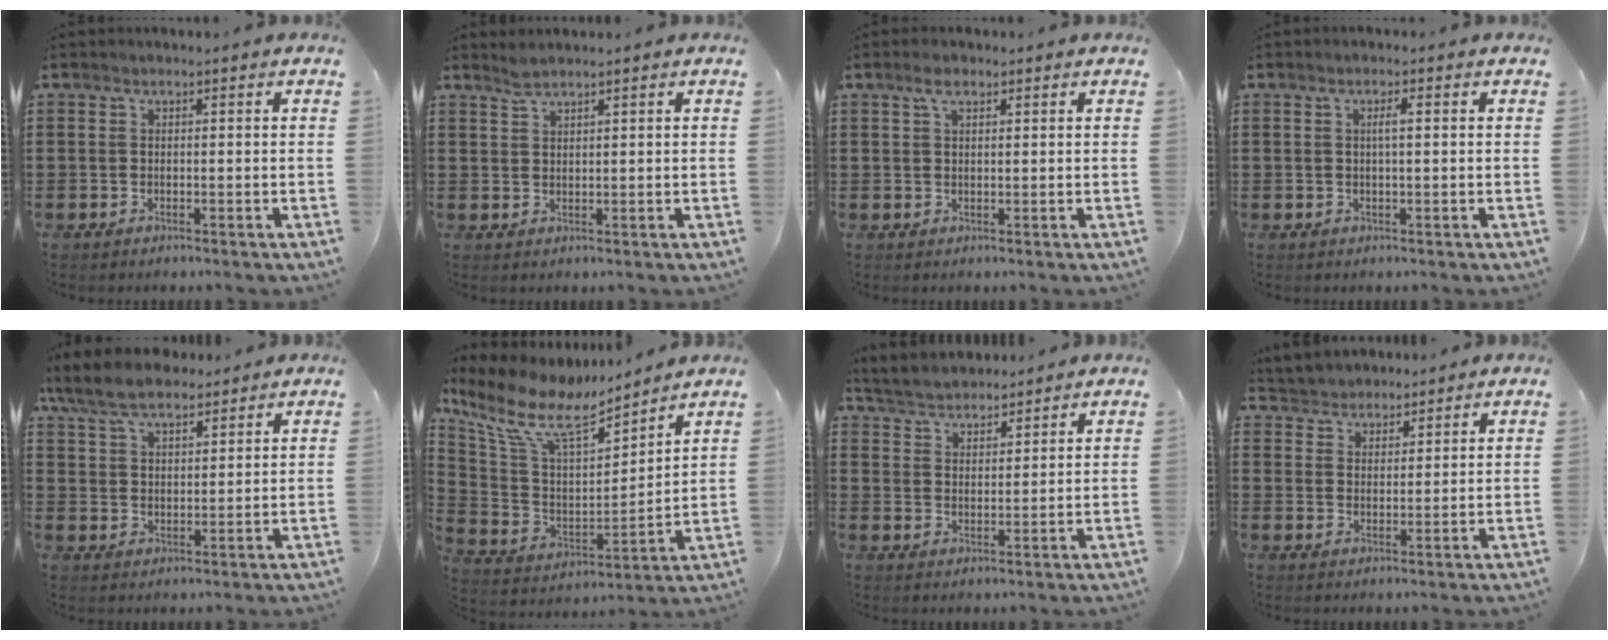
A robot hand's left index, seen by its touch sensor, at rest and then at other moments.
{"total": 1.9, "force": [1.7, 0.2, 0.8], "torque": [-0.019, 0.000, 0.032]}
{"total": 2.6, "force": [1.5, 1.1, 1.8], "torque": [-0.038, 0.006, 0.026]}
{"total": 1.8, "force": [0.3, 0.3, 1.8], "torque": [-0.036, 0.002, 0.004]}
{"total": 7.5, "force": [6.4, 2.6, 3.0], "torque": [-0.081, -0.006, 0.120]}
{"total": 10.0, "force": [7.1, 3.8, 6.0], "torque": [-0.147, -0.036, 0.118]}
{"total": 4.5, "force": [4.4, 0.9, 0.1], "torque": [-0.023, -0.014, 0.079]}
{"total": 3.6, "force": [3.2, 1.5, -0.8], "torque": [-0.003, -0.007, 0.058]}